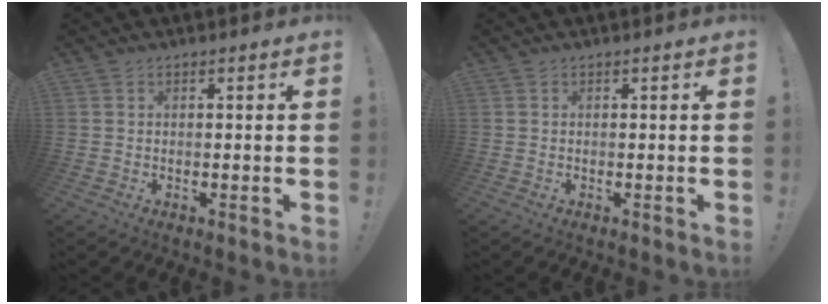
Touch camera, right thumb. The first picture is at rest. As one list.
[{"total": 0.0}]